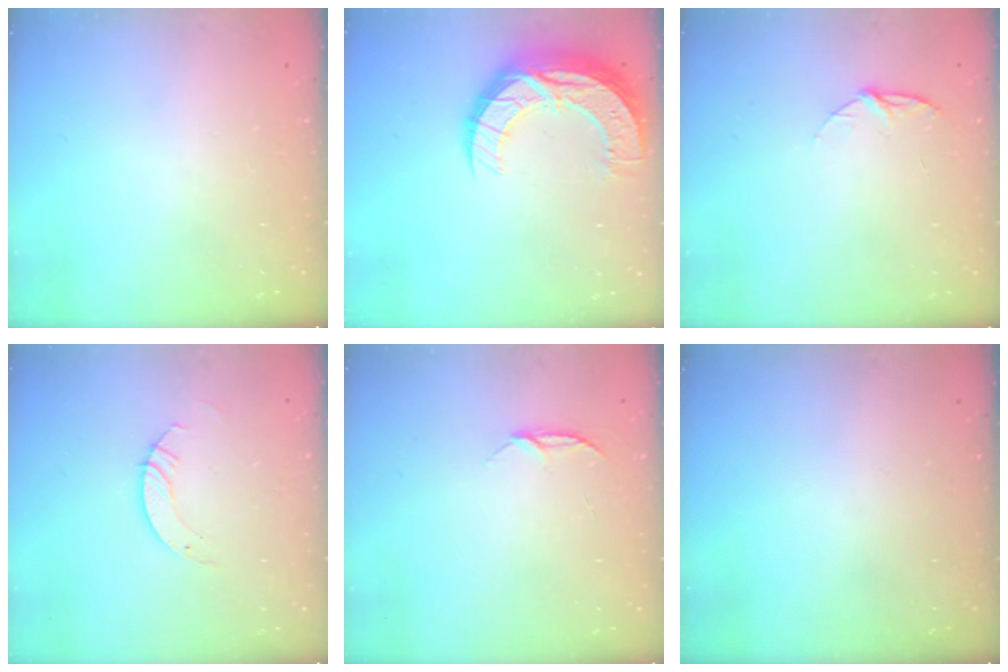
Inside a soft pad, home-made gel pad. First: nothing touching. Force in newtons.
{"total": 15.3, "press": 15.3, "slide": 1.1}
{"total": 5.2, "press": 5.2, "slide": 0.5}
{"total": 3.5, "press": 3.5, "slide": 0.3}
{"total": 4.0, "press": 4.0, "slide": 0.4}
{"total": 0.0}